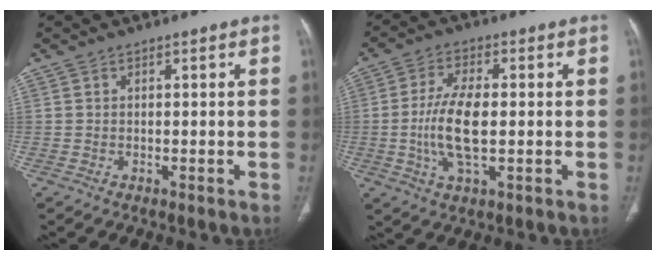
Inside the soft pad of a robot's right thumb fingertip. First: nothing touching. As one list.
[{"total": 10.1, "force": [-0.7, 4.2, 9.1], "torque": [-0.190, 0.001, -0.012]}]